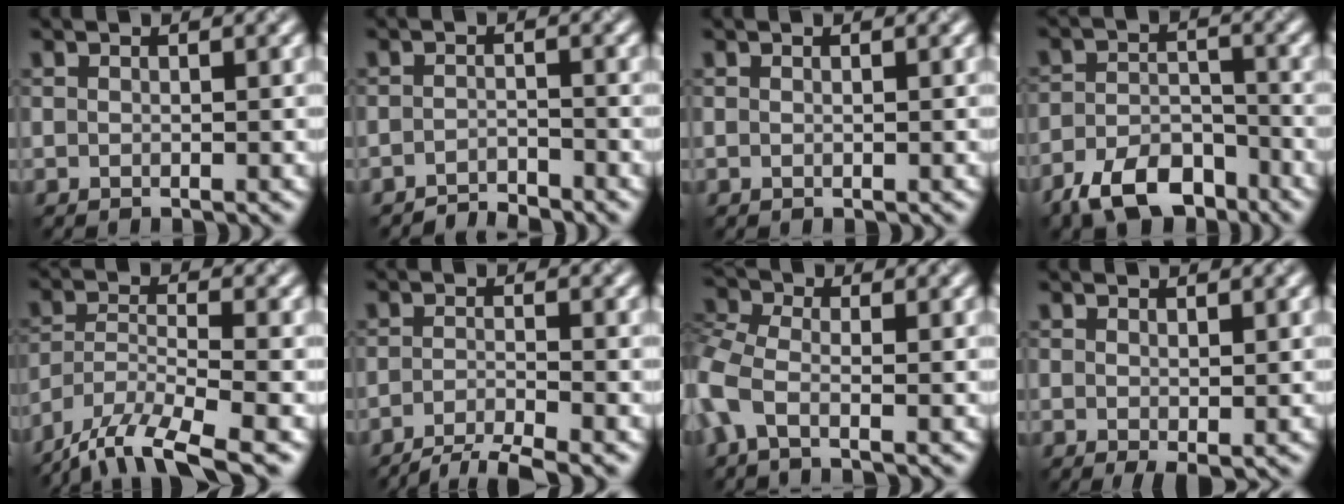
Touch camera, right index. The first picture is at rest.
{"total": 2.0, "force": [-2.0, 0.2, 0.2], "torque": [0.000, 0.004, -0.040]}
{"total": 0.0}
{"total": 6.4, "force": [-4.7, 3.1, 3.1], "torque": [-0.055, -0.005, -0.088]}
{"total": 9.8, "force": [-8.0, 2.4, 5.2], "torque": [-0.095, -0.020, -0.144]}
{"total": 4.3, "force": [-3.3, 0.8, 2.5], "torque": [-0.039, -0.005, -0.069]}
{"total": 4.1, "force": [-1.3, 2.2, 3.2], "torque": [-0.088, 0.001, -0.045]}
{"total": 1.3, "force": [0.0, 0.5, 1.2], "torque": [-0.018, -0.005, 0.002]}